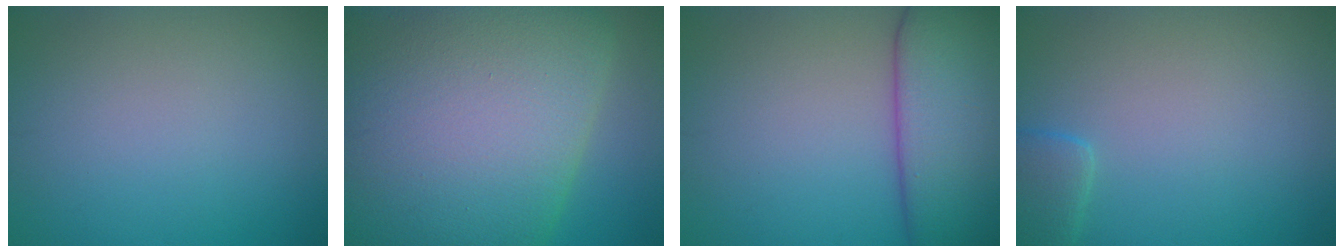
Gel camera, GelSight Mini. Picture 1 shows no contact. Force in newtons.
{"total": 22.3, "press": 22.3, "slide": 0.8}
{"total": 11.0, "press": 11.0, "slide": 0.8}
{"total": 2.4, "press": 2.4, "slide": 0.2}